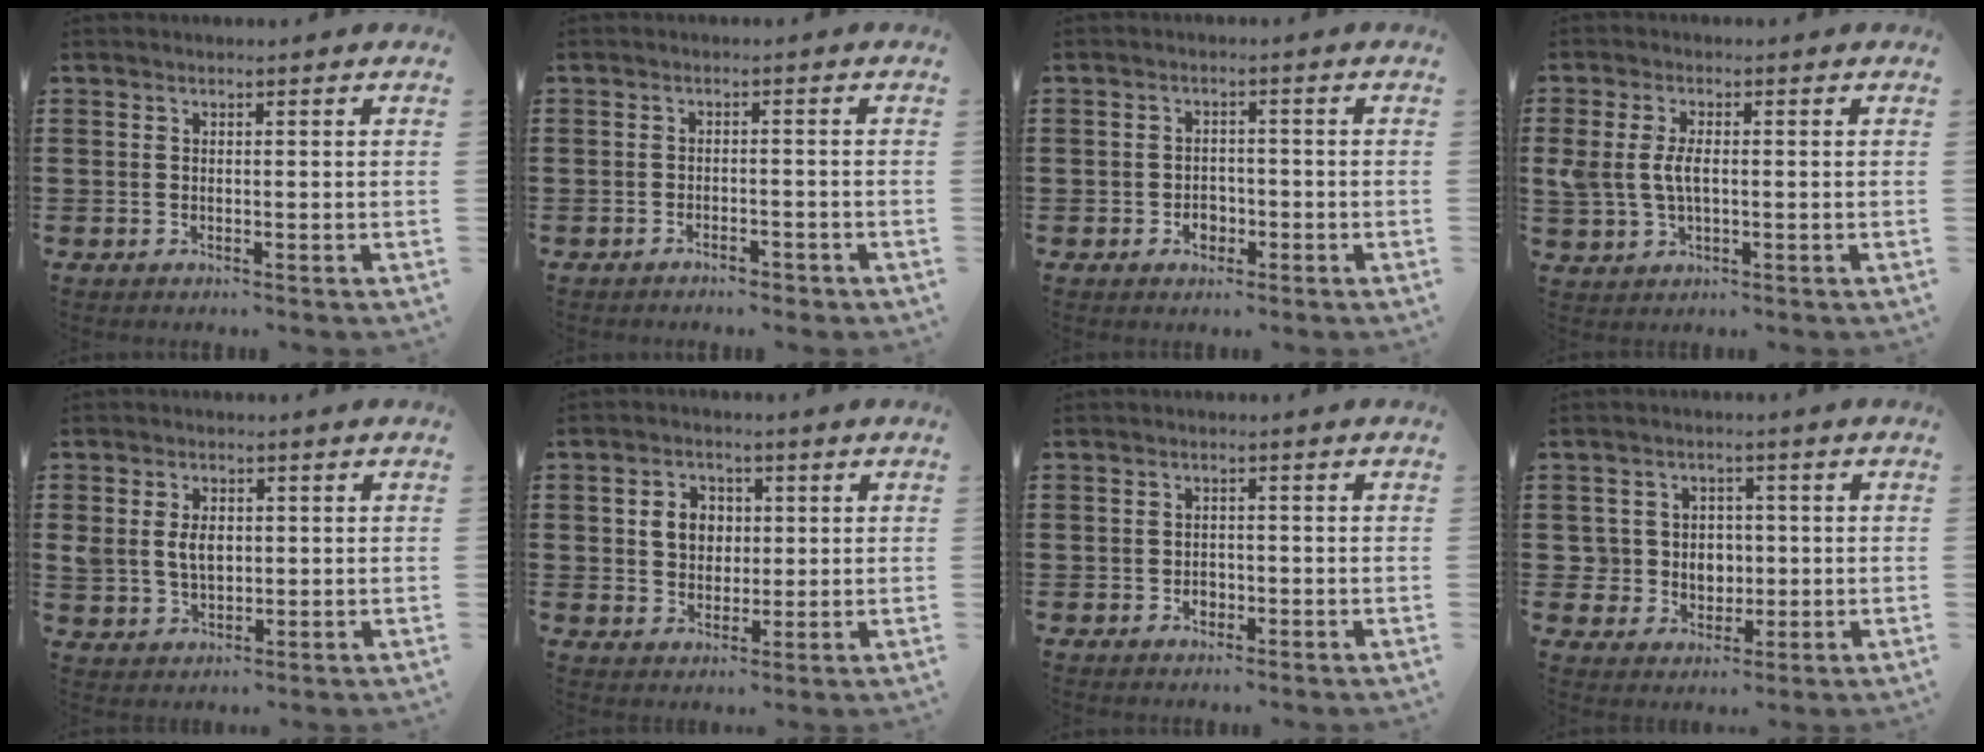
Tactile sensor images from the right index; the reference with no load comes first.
{"total": 1.8, "force": [-1.7, 0.3, 0.4], "torque": [-0.014, 0.001, -0.035]}
{"total": 2.5, "force": [-1.1, 2.0, 1.0], "torque": [-0.023, 0.002, -0.024]}
{"total": 4.8, "force": [0.2, 2.5, 4.1], "torque": [-0.103, -0.001, -0.005]}
{"total": 4.6, "force": [0.5, 3.2, 3.2], "torque": [-0.070, 0.006, 0.004]}
{"total": 5.0, "force": [0.8, 4.2, 2.5], "torque": [-0.057, 0.012, 0.009]}
{"total": 1.7, "force": [-0.7, 1.4, 0.6], "torque": [-0.015, 0.000, -0.014]}
{"total": 4.8, "force": [0.1, 4.5, 1.4], "torque": [-0.049, 0.015, 0.000]}